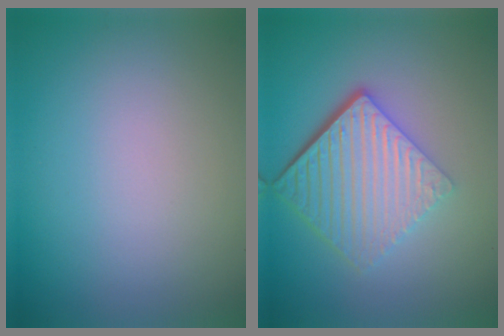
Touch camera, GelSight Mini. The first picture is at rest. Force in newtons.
{"total": 7.0, "press": 4.5, "slide": 5.3}